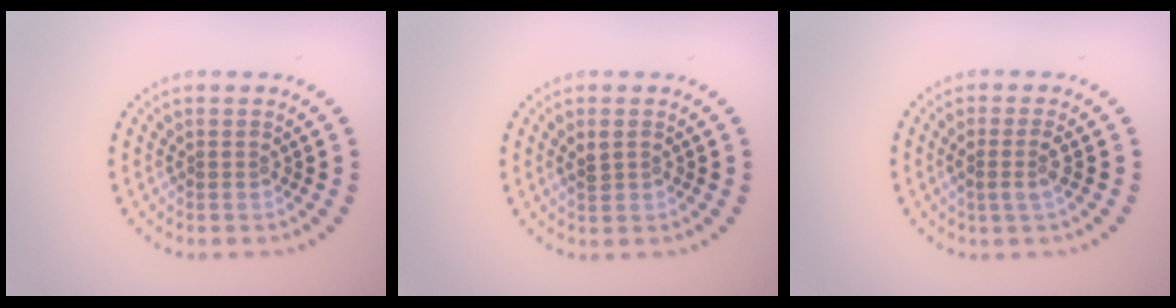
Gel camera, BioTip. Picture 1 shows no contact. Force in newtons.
{"total": 1.3, "press": 1.3, "slide": 0.1}
{"total": 1.5, "press": 1.3, "slide": 0.9}